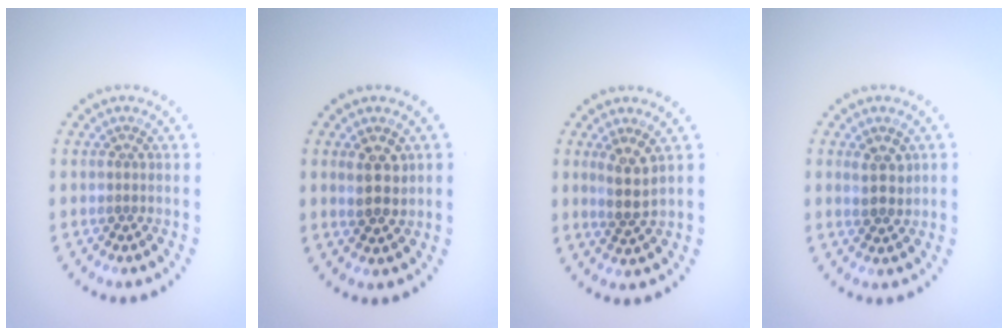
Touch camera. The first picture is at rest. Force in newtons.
{"total": 2.7, "press": 2.6, "slide": 0.6}
{"total": 2.7, "press": 2.1, "slide": 1.6}
{"total": 2.3, "press": 2.2, "slide": 0.7}